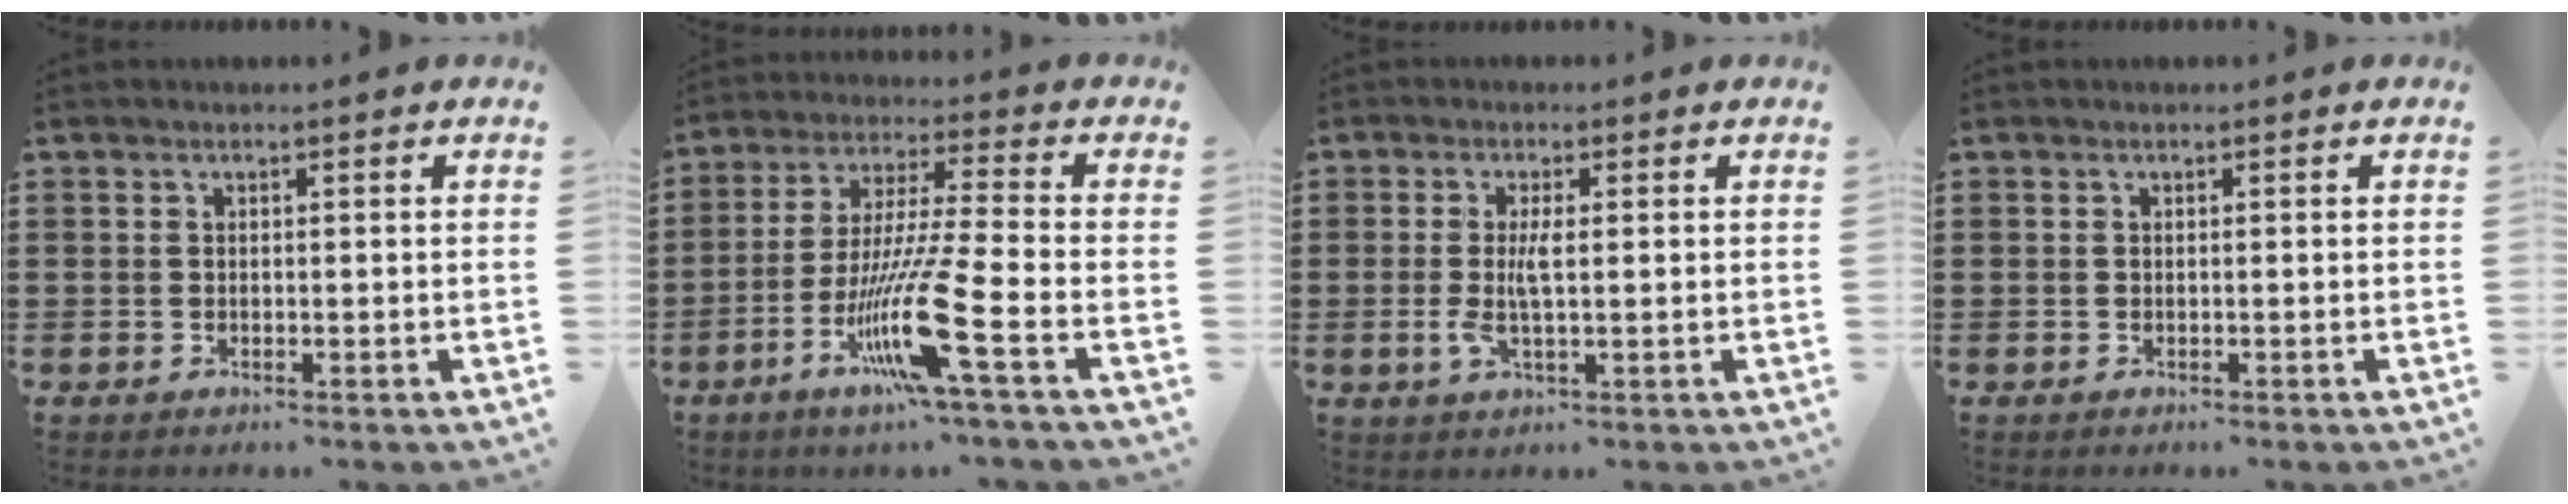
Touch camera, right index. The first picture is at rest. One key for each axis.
{"total": 13.9, "fx": -5.8, "fy": 0.2, "fz": 12.6, "tx": -0.260, "ty": -0.017, "tz": -0.111}
{"total": 3.7, "fx": -0.2, "fy": 0.7, "fz": 3.6, "tx": -0.079, "ty": -0.006, "tz": -0.009}
{"total": 0.0}